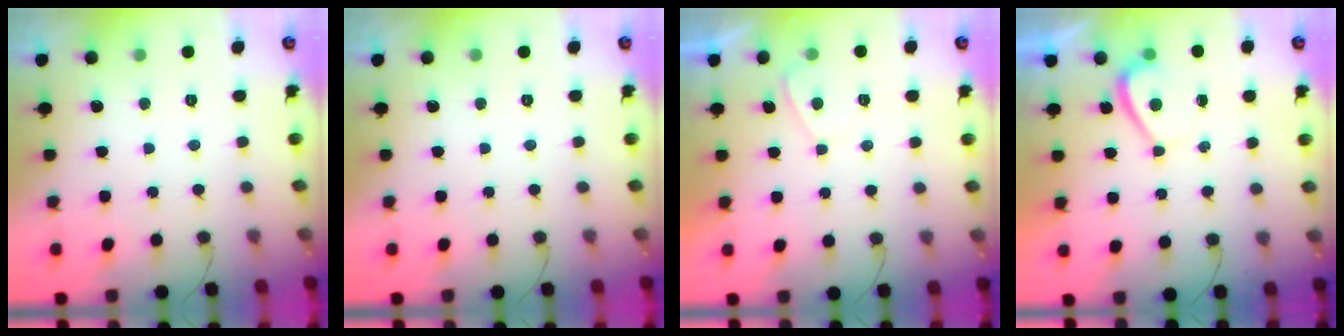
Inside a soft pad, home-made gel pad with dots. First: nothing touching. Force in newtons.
{"total": 0.0}
{"total": 0.6, "press": 0.4, "slide": 0.5}
{"total": 1.0, "press": 0.9, "slide": 0.6}